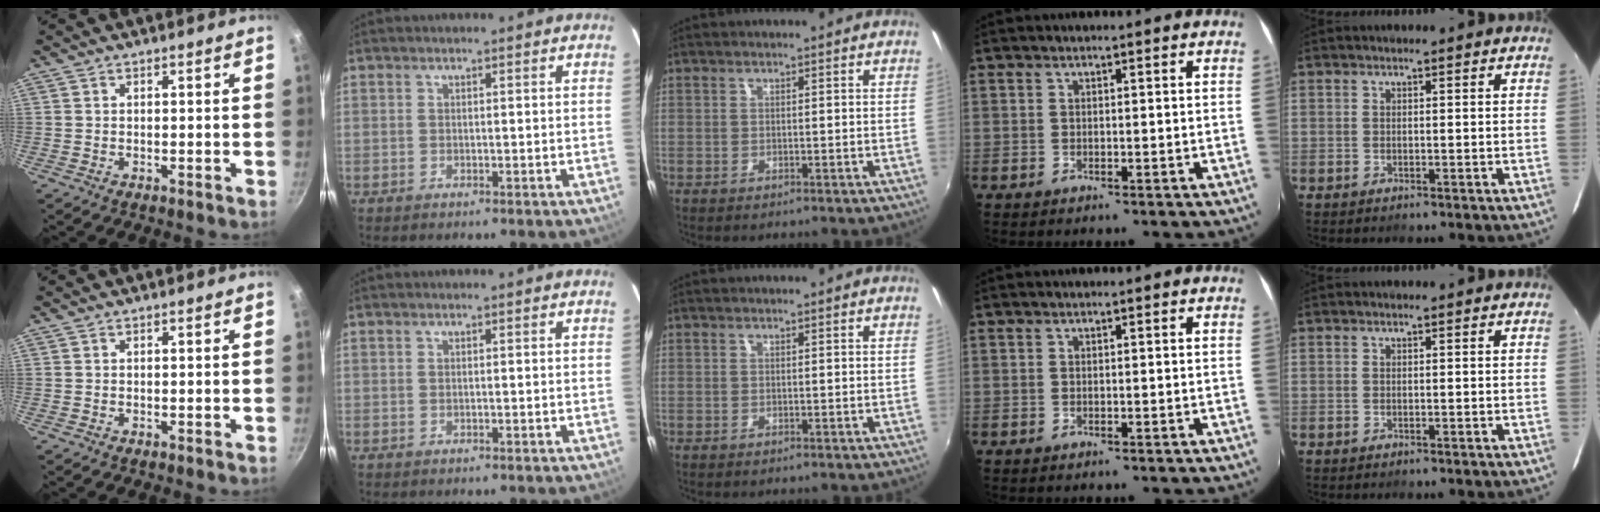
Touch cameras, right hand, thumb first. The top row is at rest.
{}